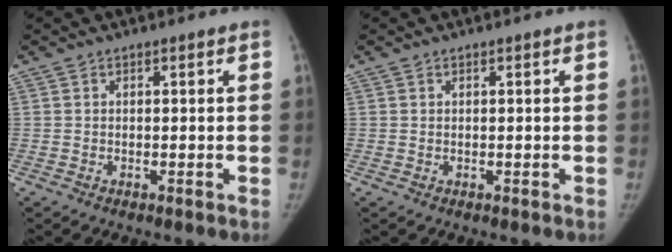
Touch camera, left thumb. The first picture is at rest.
{"total": 0.0}